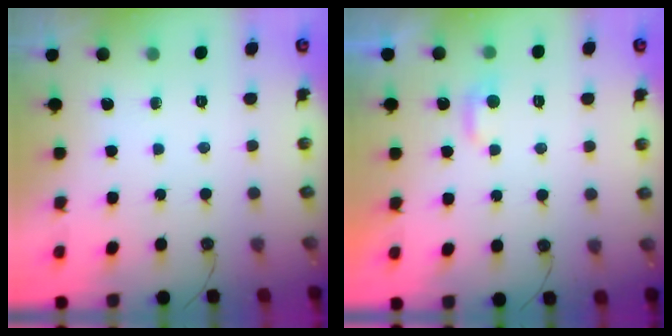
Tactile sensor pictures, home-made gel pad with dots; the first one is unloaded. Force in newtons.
{"total": 1.6, "press": 1.4, "slide": 0.7}